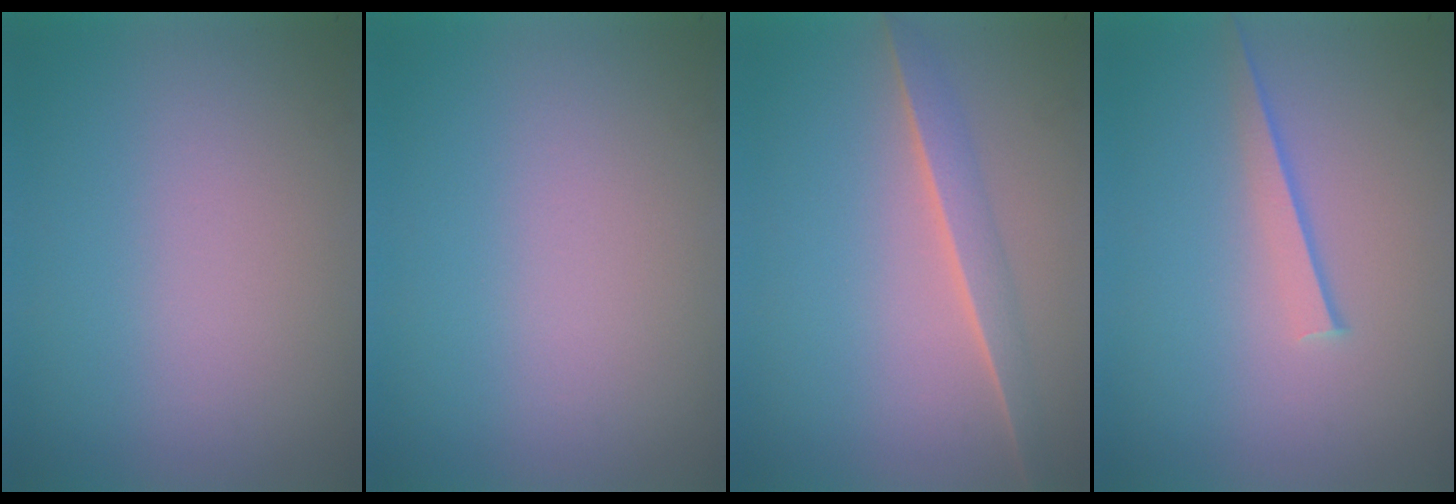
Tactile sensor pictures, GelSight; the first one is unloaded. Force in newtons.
{"total": 0.0}
{"total": 1.7}
{"total": 1.1}